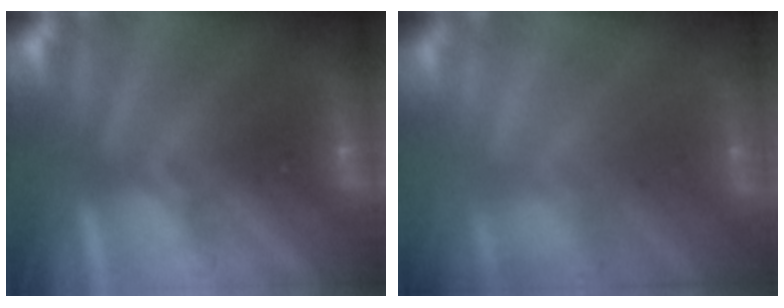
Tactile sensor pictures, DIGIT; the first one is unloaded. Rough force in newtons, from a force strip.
{"total": 7.0}